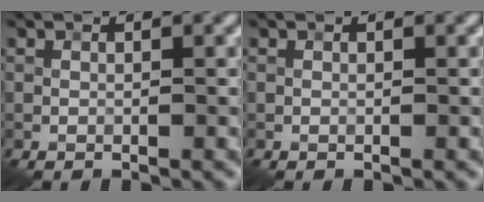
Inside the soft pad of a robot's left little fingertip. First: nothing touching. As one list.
[{"total": 0.0}]